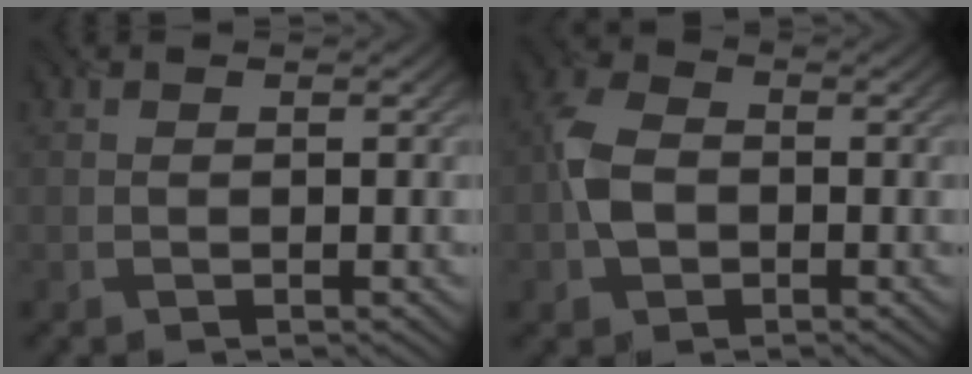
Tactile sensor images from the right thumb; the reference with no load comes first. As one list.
[{"total": 5.2, "force": [-1.0, 3.8, 3.3], "torque": [-0.081, 0.001, -0.027]}]